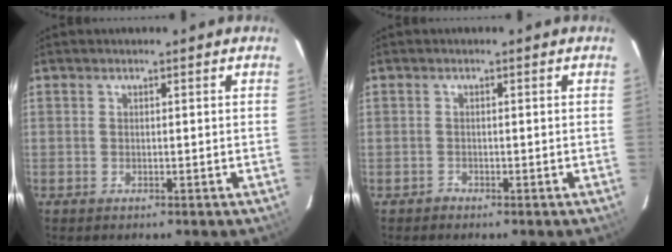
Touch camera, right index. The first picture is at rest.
{"total": 1.1, "force": [-0.8, 0.8, -0.3], "torque": [0.005, 0.007, -0.014]}